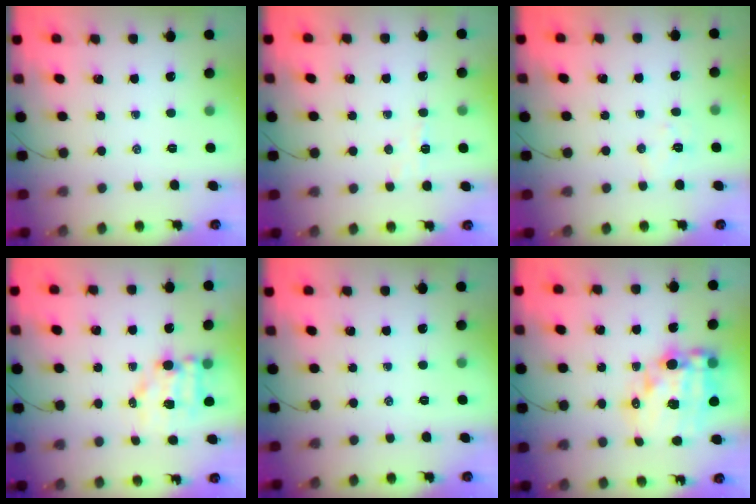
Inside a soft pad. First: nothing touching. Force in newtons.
{"total": 4.4, "press": 4.2, "slide": 1.3}
{"total": 5.1, "press": 5.0, "slide": 1.1}
{"total": 6.9, "press": 6.8, "slide": 1.0}
{"total": 0.0}
{"total": 17.1, "press": 16.6, "slide": 3.9}